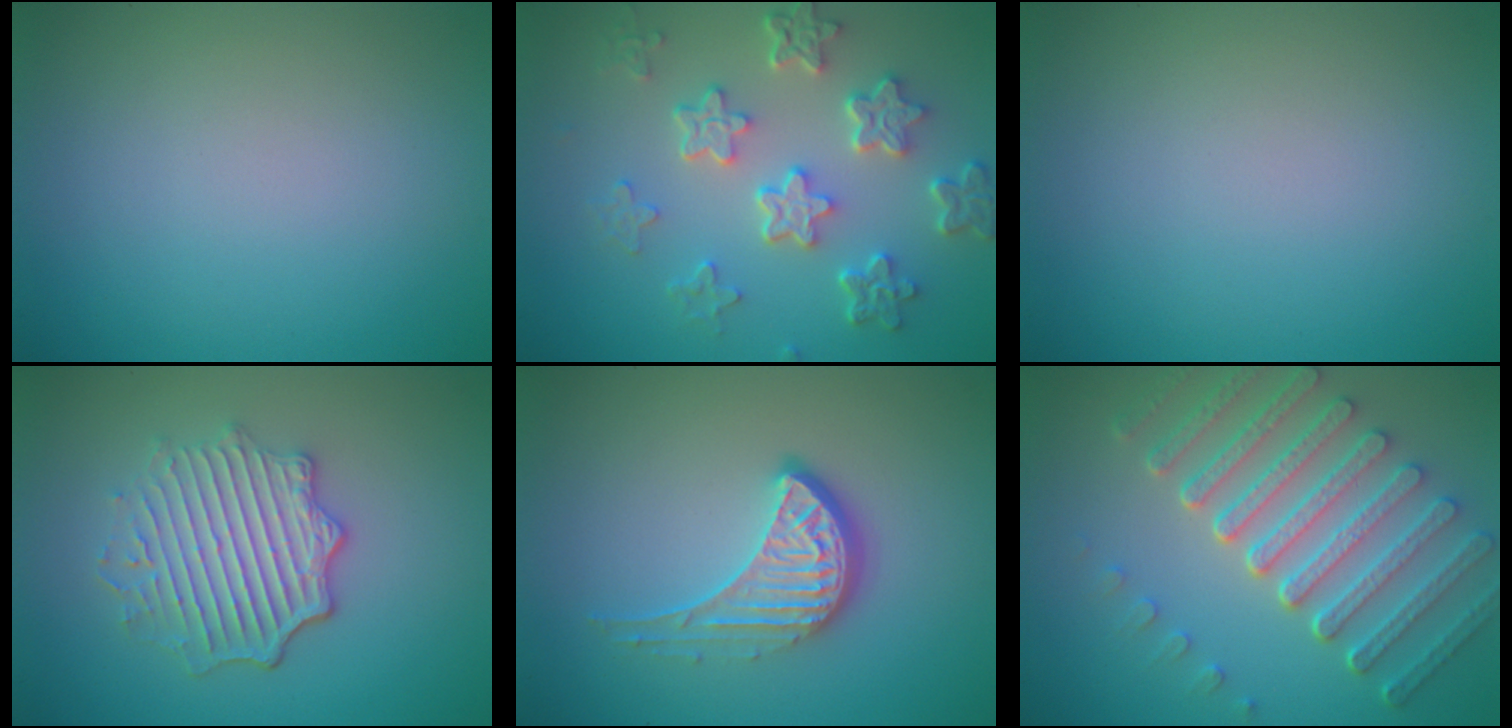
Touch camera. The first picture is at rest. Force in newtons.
{"total": 5.7, "press": 4.3, "slide": 3.7}
{"total": 0.0}
{"total": 5.2, "press": 4.3, "slide": 2.9}
{"total": 4.1, "press": 3.0, "slide": 2.8}
{"total": 7.5, "press": 5.6, "slide": 5.0}